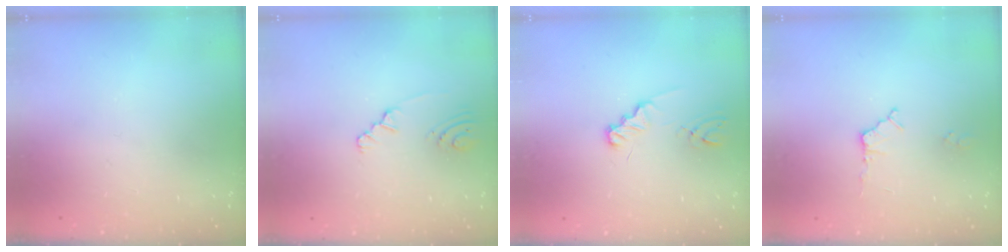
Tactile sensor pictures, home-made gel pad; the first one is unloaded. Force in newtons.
{"total": 1.5, "press": 1.5, "slide": 0.2}
{"total": 1.8, "press": 1.8, "slide": 0.3}
{"total": 4.9, "press": 4.9, "slide": 0.6}